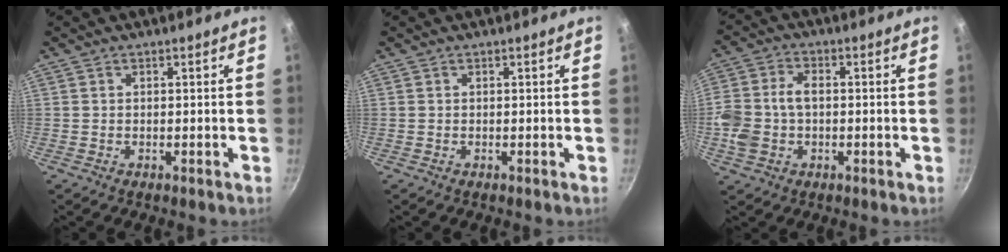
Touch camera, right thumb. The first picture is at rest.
{"total": 0.0}
{"total": 8.9, "force": [-0.8, 6.2, 6.3], "torque": [-0.124, 0.020, -0.021]}